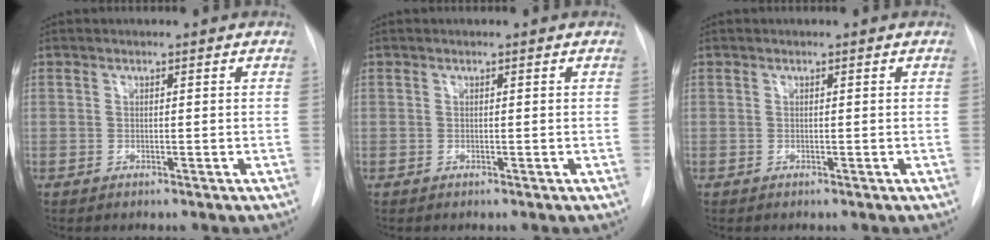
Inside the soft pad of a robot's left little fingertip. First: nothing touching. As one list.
[{"total": 0.0}, {"total": 0.0}]